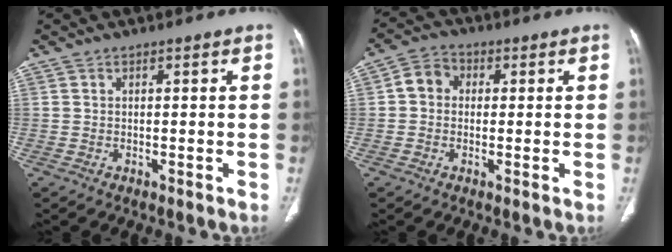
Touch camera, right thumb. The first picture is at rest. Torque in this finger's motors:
{"motor_torque": [0.02, 0.01, 0.46, -0.19, 0.01]}